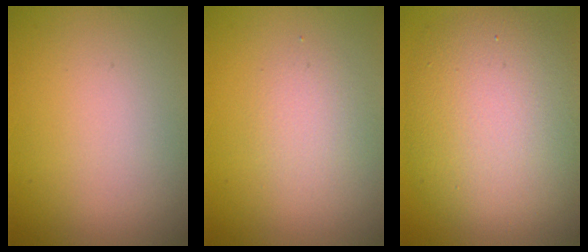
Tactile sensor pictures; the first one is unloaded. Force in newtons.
{"total": 1.7, "press": 1.7, "slide": 0.1}
{"total": 9.4, "press": 9.3, "slide": 1.0}